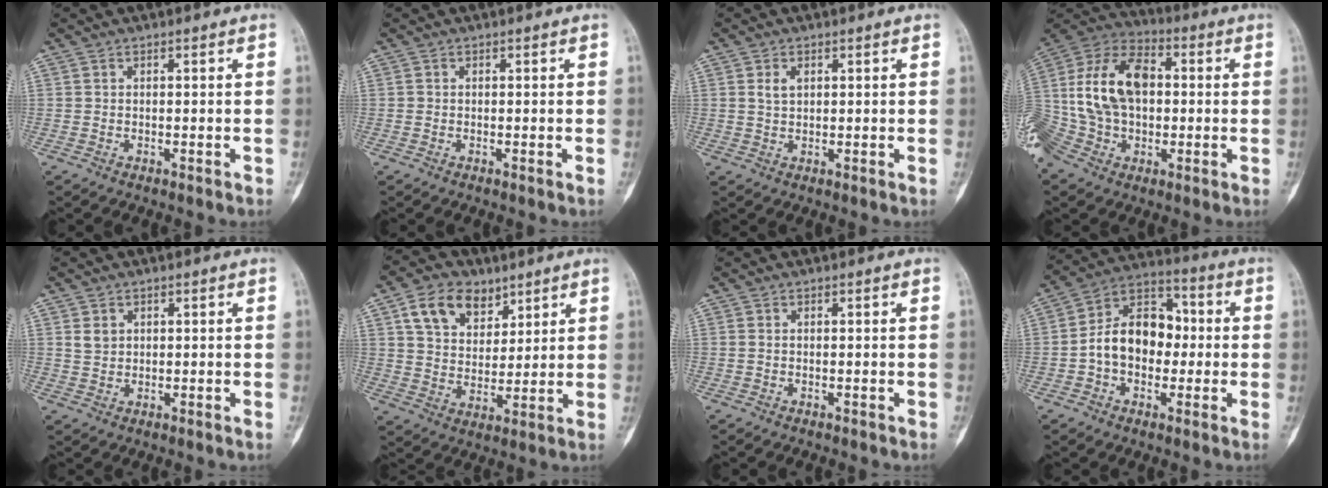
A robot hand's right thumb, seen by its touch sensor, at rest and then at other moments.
{"total": 0.0}
{"total": 2.2, "force": [0.8, 1.4, 1.6], "torque": [-0.027, -0.001, 0.017]}
{"total": 22.0, "force": [0.6, 15.1, 16.0], "torque": [-0.334, 0.034, 0.014]}
{"total": 2.3, "force": [1.0, 1.8, 0.9], "torque": [-0.007, -0.008, 0.021]}
{"total": 11.3, "force": [6.2, 7.6, 5.6], "torque": [-0.073, -0.021, 0.114]}
{"total": 0.0}
{"total": 13.1, "force": [-0.8, 9.3, 9.1], "torque": [-0.123, 0.042, -0.024]}